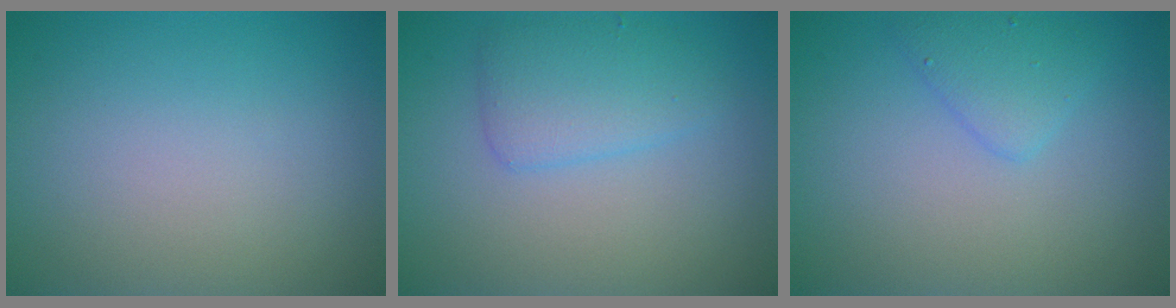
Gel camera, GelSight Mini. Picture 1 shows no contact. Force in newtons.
{"total": 3.1, "press": 3.1, "slide": 0.1}
{"total": 2.0, "press": 2.0, "slide": 0.1}